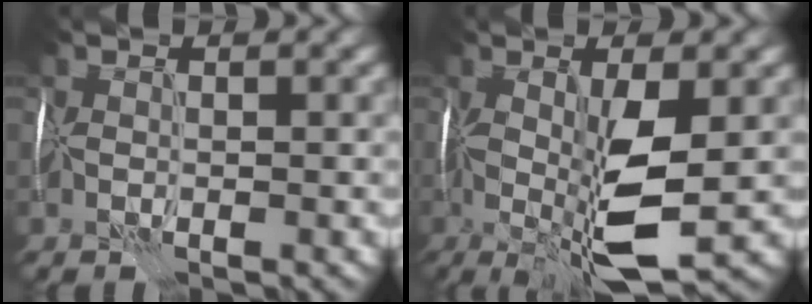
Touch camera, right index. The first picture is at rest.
{"total": 7.6, "force": [-0.6, 2.0, 7.3], "torque": [-0.149, -0.008, -0.012]}